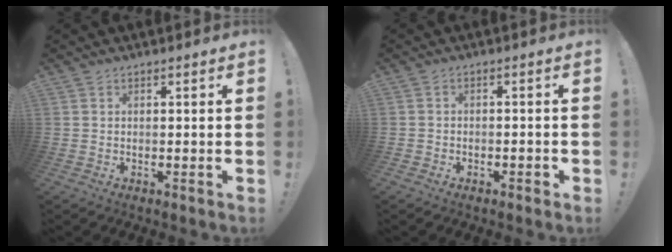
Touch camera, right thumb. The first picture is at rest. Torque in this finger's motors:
{"motor_torque": [-0.12, -0.04, -0.19, 0.31, 0.00]}